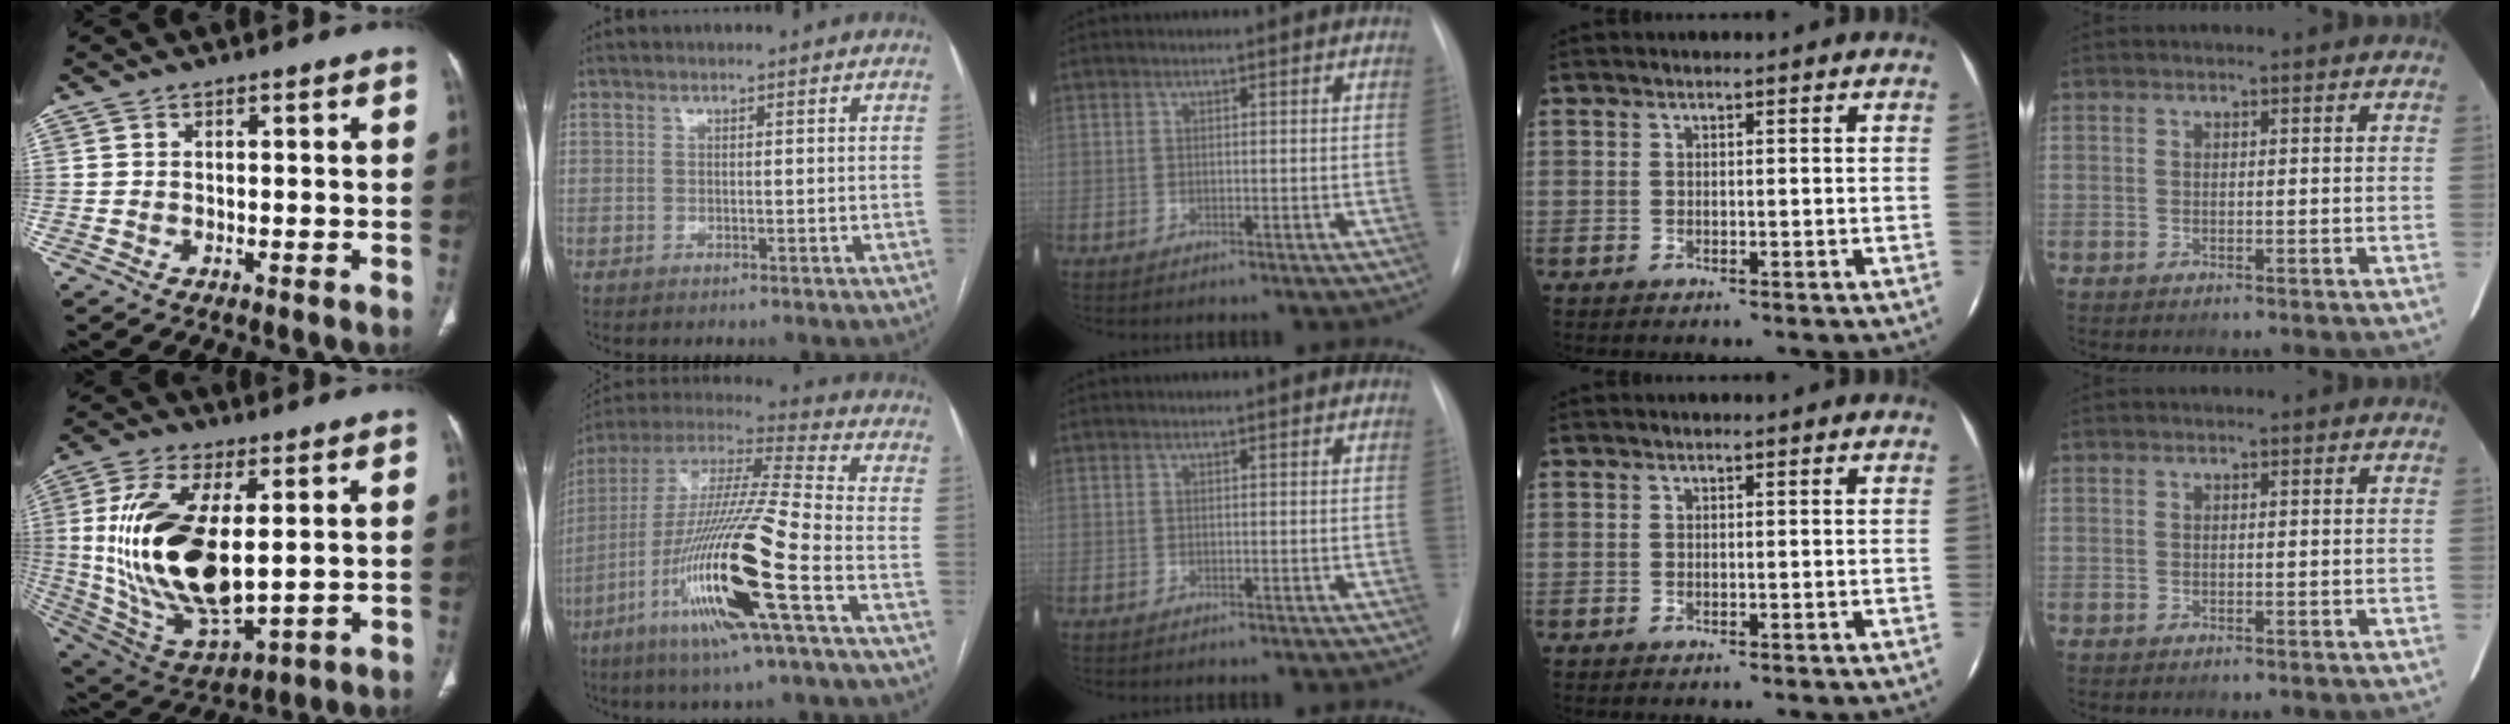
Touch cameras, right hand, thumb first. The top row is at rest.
{"thumb": {"total": 22.3, "force": [2.3, 10.3, 19.6], "torque": [-0.390, -0.022, 0.059]}, "index": {"total": 22.2, "force": [-8.3, 0.5, 20.6], "torque": [-0.423, -0.029, -0.160]}}